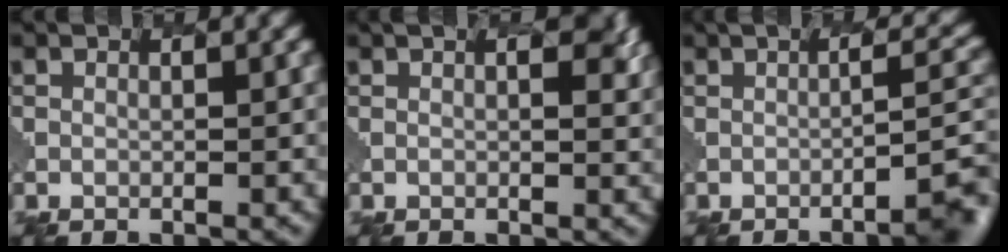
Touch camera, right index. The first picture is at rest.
{"total": 1.6, "force": [1.5, 0.0, -0.4], "torque": [0.007, 0.019, -0.002]}
{"total": 3.1, "force": [-0.7, 0.3, 3.0], "torque": [-0.042, 0.010, -0.025]}